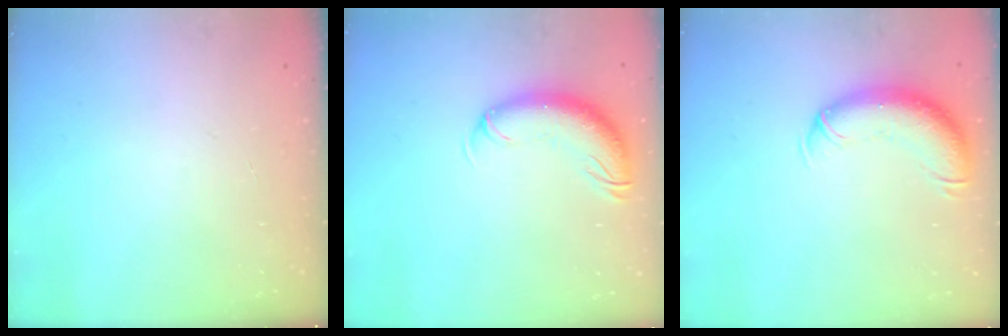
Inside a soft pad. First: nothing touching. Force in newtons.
{"total": 12.1, "press": 11.8, "slide": 2.7}
{"total": 12.5, "press": 12.2, "slide": 3.0}